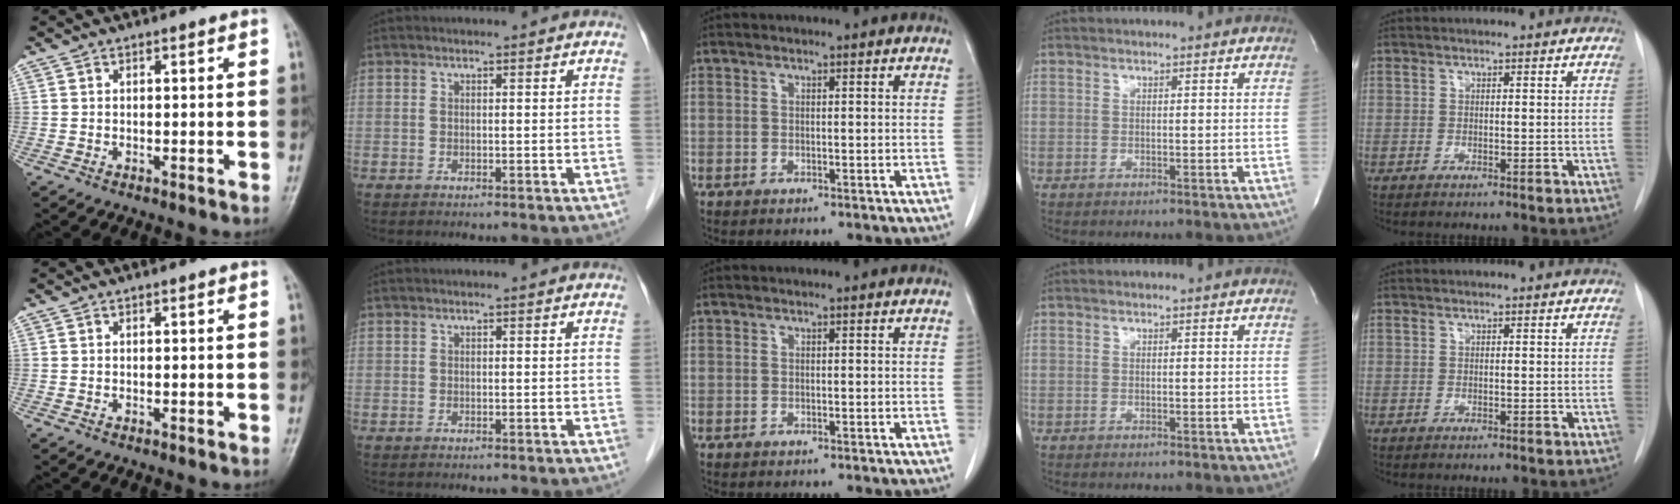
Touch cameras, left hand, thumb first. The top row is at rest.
{}